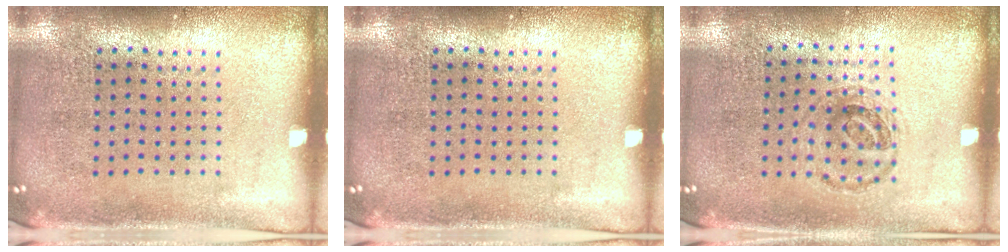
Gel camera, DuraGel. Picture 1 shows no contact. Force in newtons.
{"total": 0.0}
{"total": 0.9, "press": 0.8, "slide": 0.4}